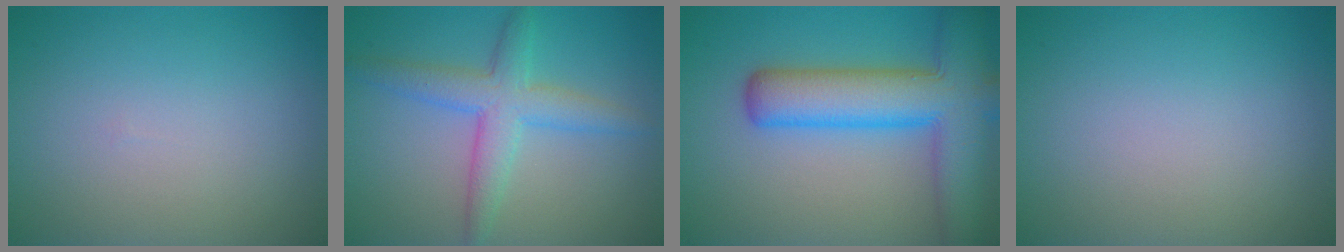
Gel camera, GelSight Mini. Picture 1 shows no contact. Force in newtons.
{"total": 4.4, "press": 4.4, "slide": 0.2}
{"total": 9.3, "press": 9.3, "slide": 0.5}
{"total": 0.0}